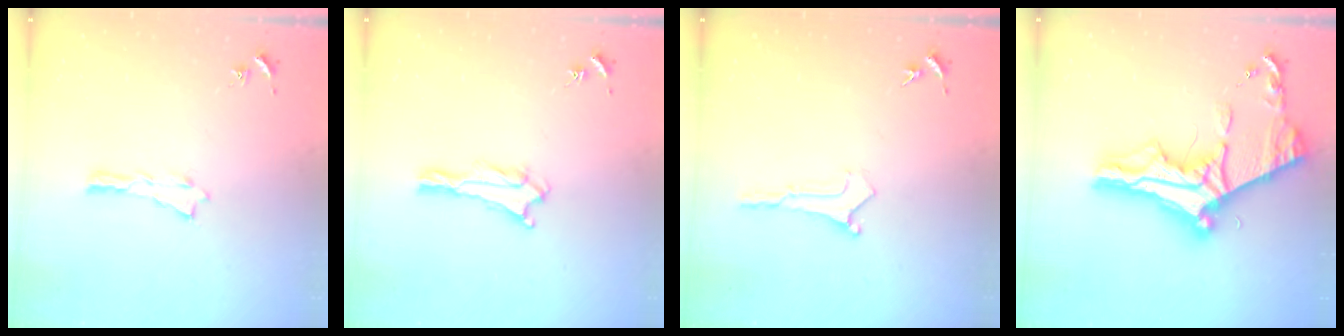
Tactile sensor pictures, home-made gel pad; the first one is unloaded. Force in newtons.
{"total": 0.7, "press": 0.7, "slide": 0.1}
{"total": 0.0}
{"total": 10.6, "press": 10.5, "slide": 1.3}